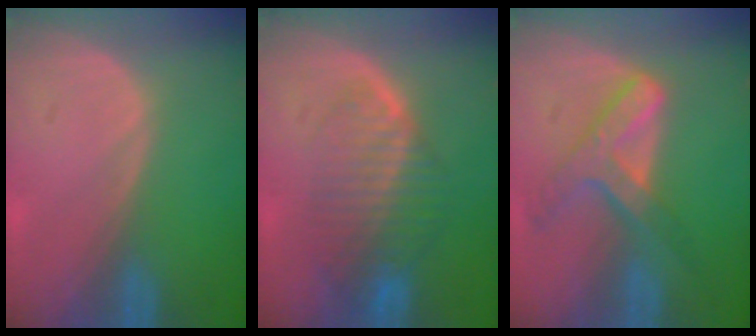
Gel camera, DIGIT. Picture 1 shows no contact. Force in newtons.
{"total": 8.1, "press": 7.2, "slide": 3.8}
{"total": 7.3, "press": 6.2, "slide": 3.9}